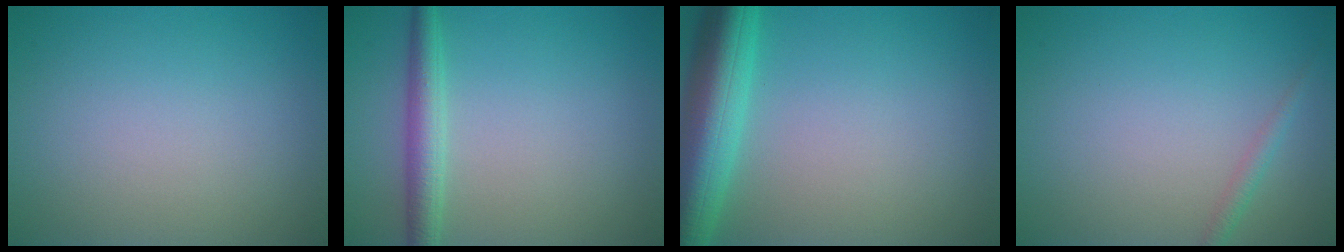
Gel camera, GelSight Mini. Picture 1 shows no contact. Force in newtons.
{"total": 2.8, "press": 2.8, "slide": 0.1}
{"total": 7.5, "press": 7.5, "slide": 0.4}
{"total": 1.1, "press": 1.1, "slide": 0.0}